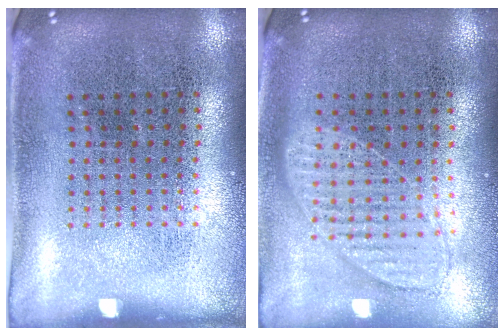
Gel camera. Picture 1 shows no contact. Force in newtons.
{"total": 1.0, "press": 1.0, "slide": 0.1}